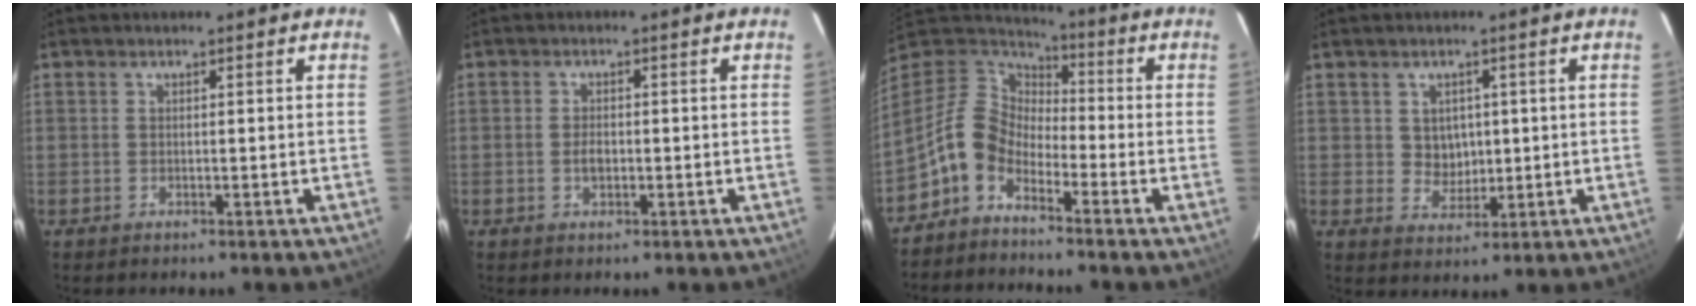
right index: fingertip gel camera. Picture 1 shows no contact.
{"total": 2.1, "force": [-0.5, 1.2, 1.7], "torque": [-0.032, 0.001, -0.009]}
{"total": 9.8, "force": [-6.0, 6.0, 4.9], "torque": [-0.104, 0.022, -0.134]}
{"total": 4.2, "force": [0.7, 3.9, 1.4], "torque": [-0.021, 0.005, 0.021]}